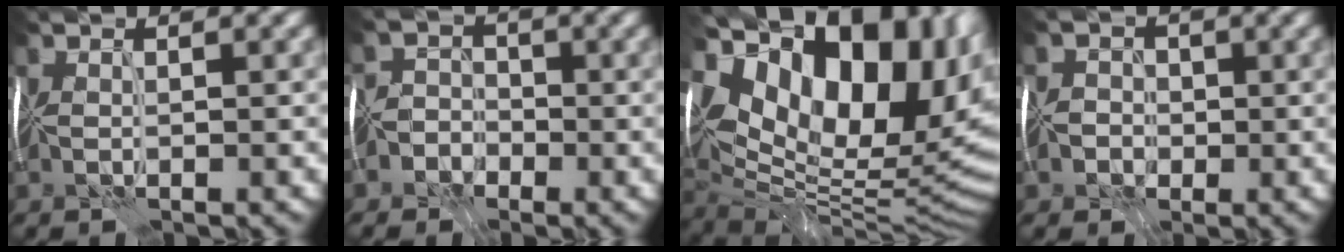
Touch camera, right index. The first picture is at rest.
{"total": 3.8, "force": [-3.1, 2.1, 0.0], "torque": [0.037, 0.001, -0.063]}
{"total": 18.2, "force": [7.6, 9.3, 13.7], "torque": [-0.204, 0.040, 0.140]}
{"total": 2.1, "force": [-1.4, 1.6, -0.1], "torque": [0.033, 0.006, -0.036]}